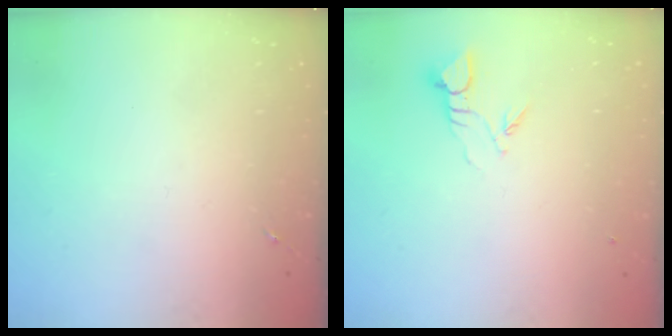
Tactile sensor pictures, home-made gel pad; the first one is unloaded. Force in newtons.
{"total": 3.7, "press": 3.7, "slide": 0.2}